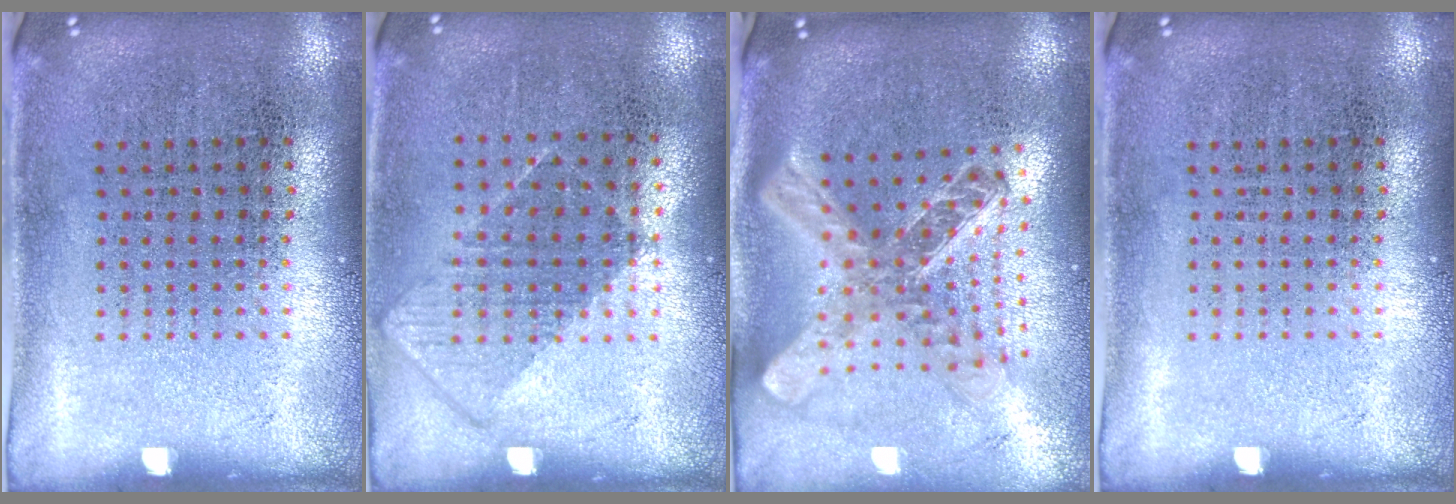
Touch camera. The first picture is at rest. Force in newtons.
{"total": 0.9, "press": 0.7, "slide": 0.4}
{"total": 2.6, "press": 1.9, "slide": 1.7}
{"total": 0.0}